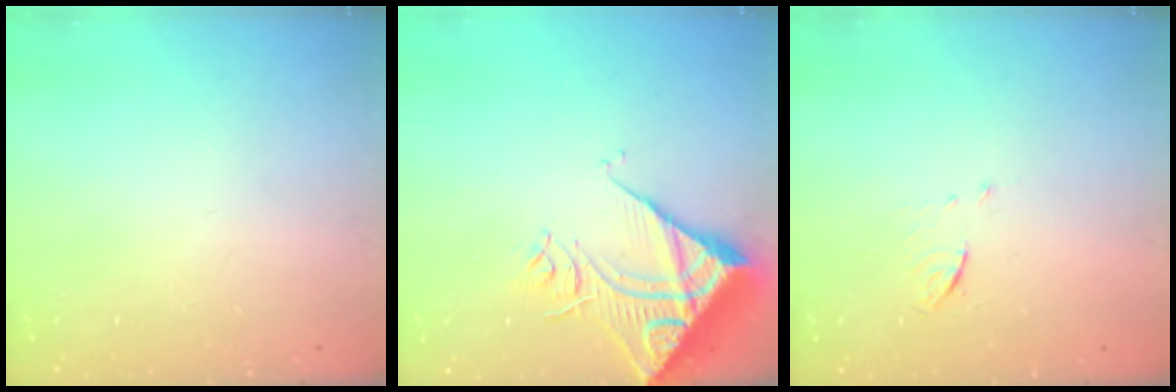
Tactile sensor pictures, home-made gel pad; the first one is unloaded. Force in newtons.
{"total": 13.9, "press": 13.8, "slide": 1.7}
{"total": 3.9, "press": 3.6, "slide": 1.4}